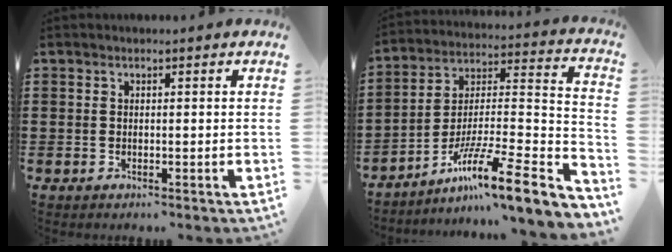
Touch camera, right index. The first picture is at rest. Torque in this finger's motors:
{"motor_torque": [2.14, 0.00, 0.27, 0.16]}